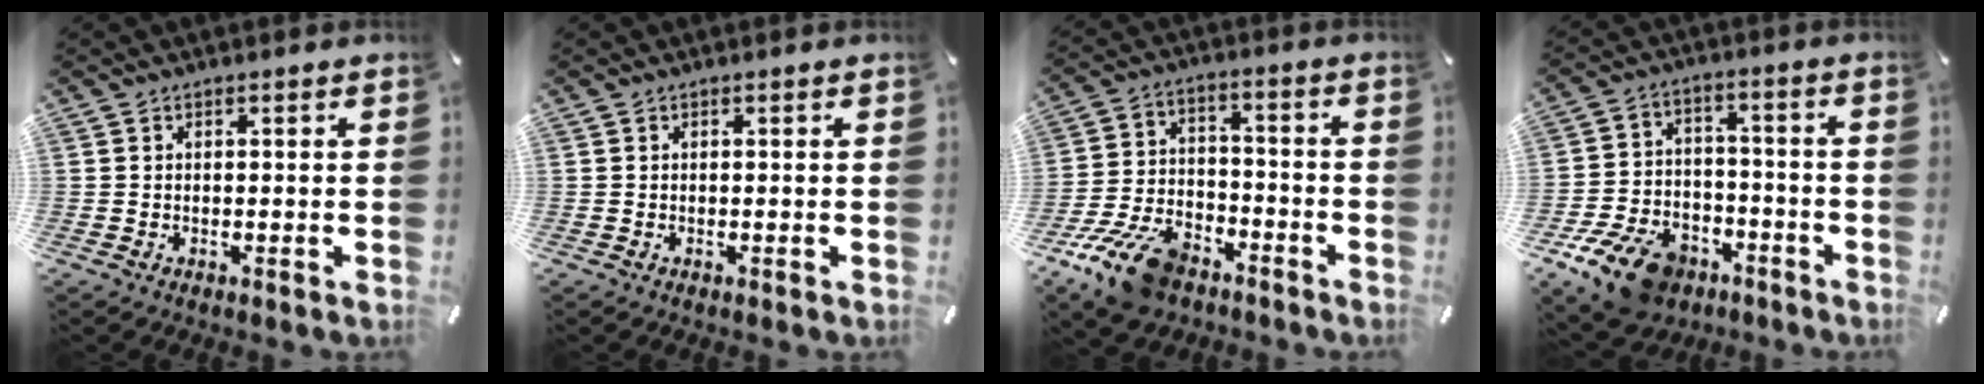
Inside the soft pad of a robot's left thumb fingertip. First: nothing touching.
{"total": 0.0}
{"total": 14.2, "force": [-9.4, 7.5, 7.4], "torque": [-0.138, 0.060, -0.166]}
{"total": 12.6, "force": [-8.3, 7.5, 5.8], "torque": [-0.105, 0.065, -0.148]}